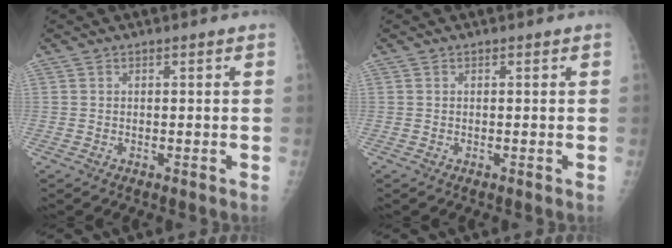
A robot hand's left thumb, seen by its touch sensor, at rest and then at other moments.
{"total": 0.0}